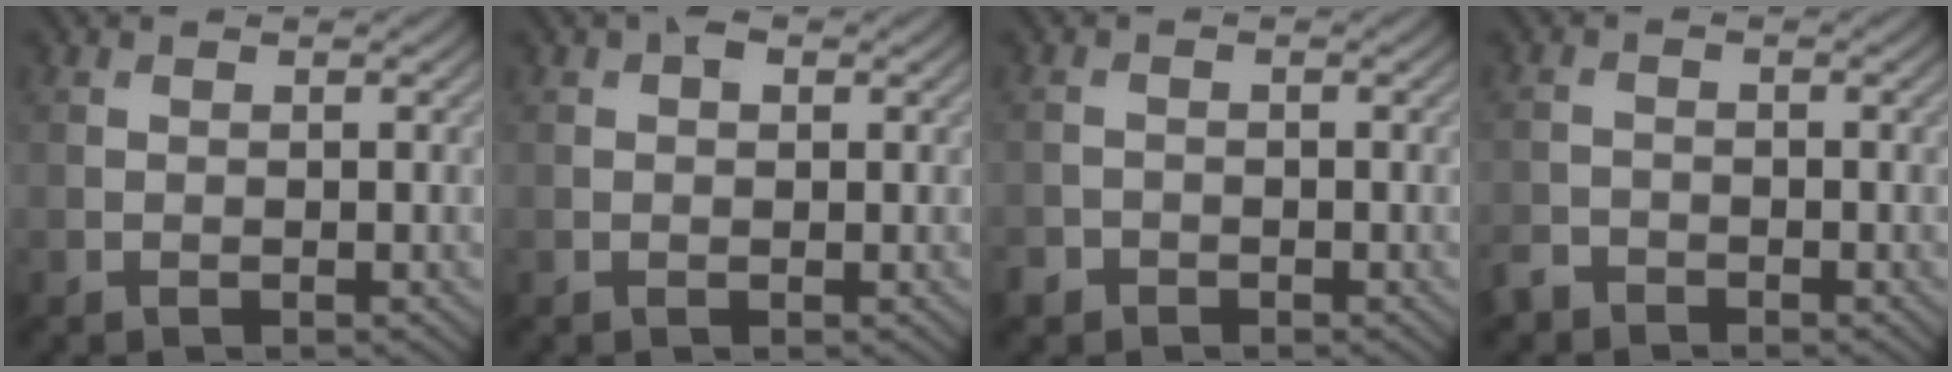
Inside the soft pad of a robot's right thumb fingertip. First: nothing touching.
{"total": 1.4, "force": [0.6, 0.9, 1.0], "torque": [-0.015, 0.003, 0.007]}
{"total": 1.5, "force": [-1.1, 1.0, 0.2], "torque": [-0.002, -0.002, -0.026]}
{"total": 2.0, "force": [-1.7, 1.0, 0.4], "torque": [-0.009, -0.003, -0.042]}